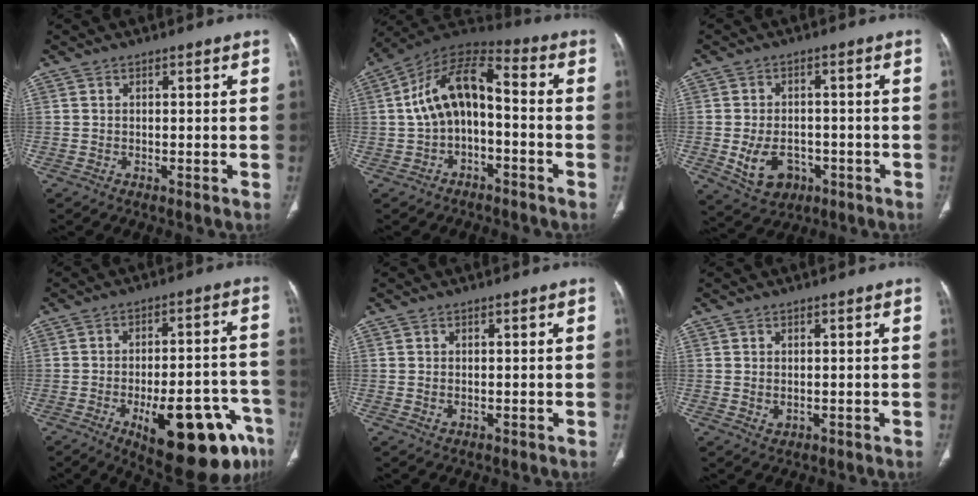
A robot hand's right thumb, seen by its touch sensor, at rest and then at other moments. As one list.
[{"total": 12.8, "force": [-1.1, 7.1, 10.6], "torque": [-0.184, 0.055, -0.030]}, {"total": 8.3, "force": [-2.5, 6.1, 5.0], "torque": [-0.072, 0.013, -0.026]}, {"total": 22.1, "force": [-10.6, 8.2, 17.6], "torque": [-0.169, 0.049, -0.133]}, {"total": 1.0, "force": [-0.1, 0.7, 0.6], "torque": [-0.013, 0.002, 0.003]}, {"total": 1.5, "force": [0.0, 1.1, 1.0], "torque": [-0.017, -0.003, 0.007]}]